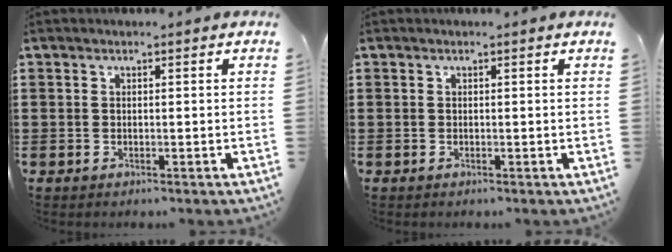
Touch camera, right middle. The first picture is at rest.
{"total": 0.0}